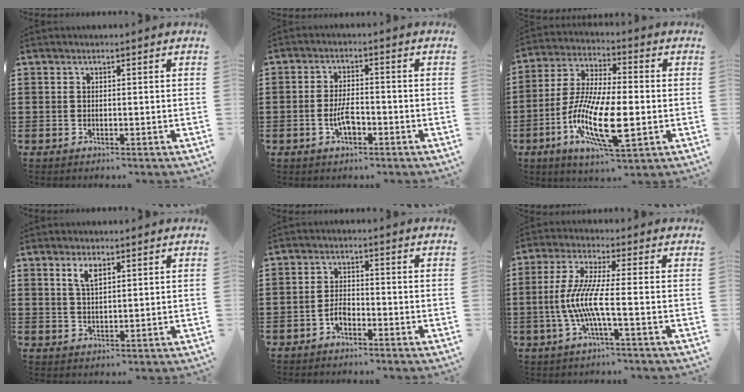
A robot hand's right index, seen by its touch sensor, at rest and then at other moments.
{"total": 4.5, "force": [-1.6, 1.7, 3.9], "torque": [-0.087, -0.001, -0.033]}
{"total": 14.9, "force": [-4.0, 4.9, 13.5], "torque": [-0.287, -0.013, -0.077]}
{"total": 3.2, "force": [1.8, 1.2, 2.3], "torque": [-0.052, 0.005, 0.030]}
{"total": 2.6, "force": [-1.7, 1.2, 1.6], "torque": [-0.041, 0.003, -0.036]}
{"total": 7.6, "force": [-2.0, 0.4, 7.4], "torque": [-0.171, -0.020, -0.049]}